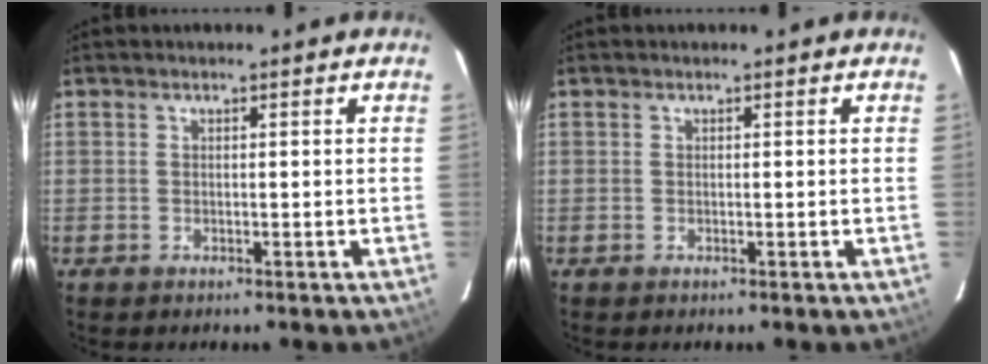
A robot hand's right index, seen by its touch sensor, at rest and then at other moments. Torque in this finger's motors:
{"motor_torque": [0.00, 0.00, 0.00, 0.00]}